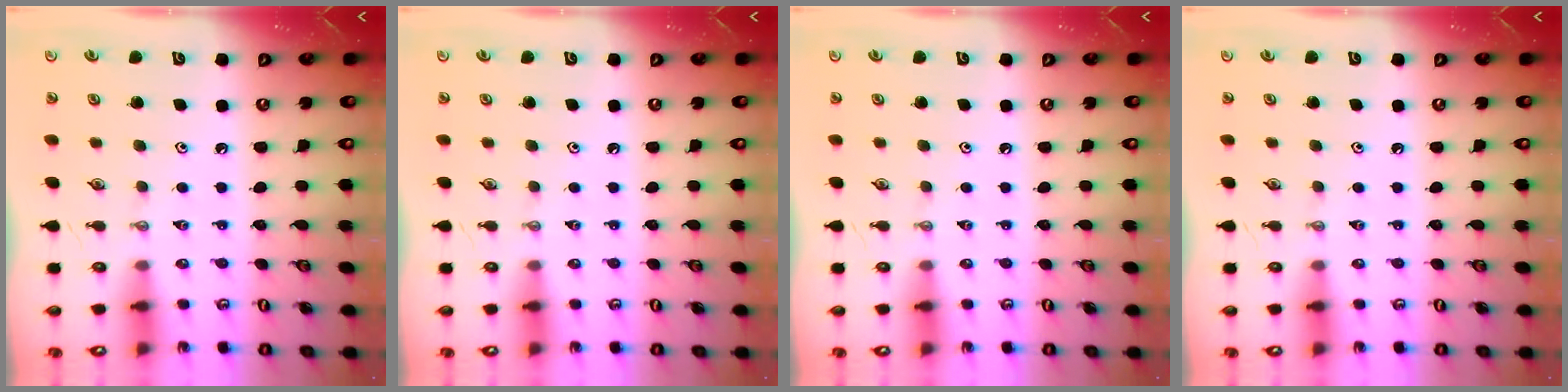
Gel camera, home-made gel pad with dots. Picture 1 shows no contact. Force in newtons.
{"total": 0.0}
{"total": 0.0}
{"total": 0.0}